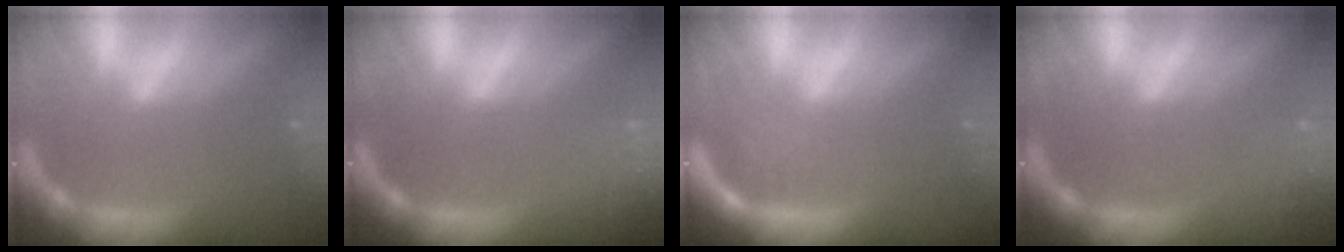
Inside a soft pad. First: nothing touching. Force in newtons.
{"total": 7.5}
{"total": 2.5}
{"total": 4.6}